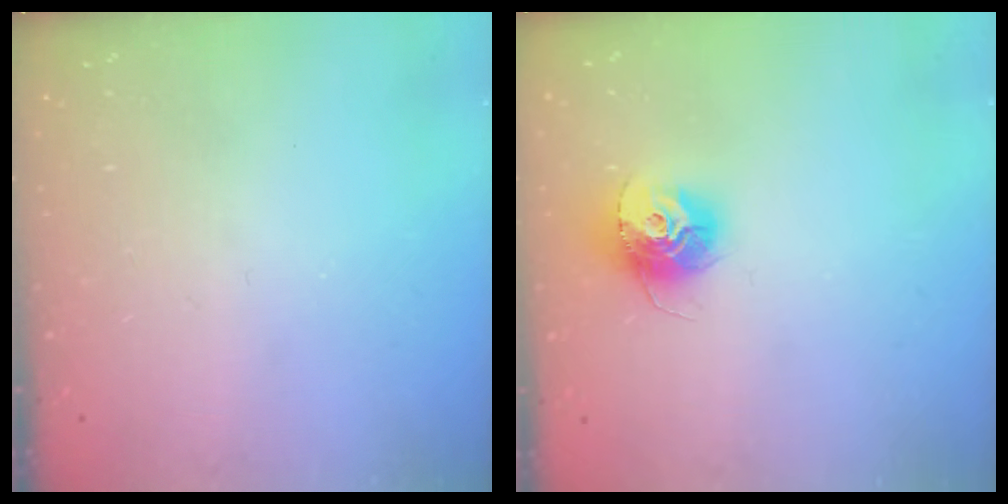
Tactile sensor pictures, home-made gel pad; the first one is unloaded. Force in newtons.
{"total": 11.5, "press": 11.5, "slide": 0.8}